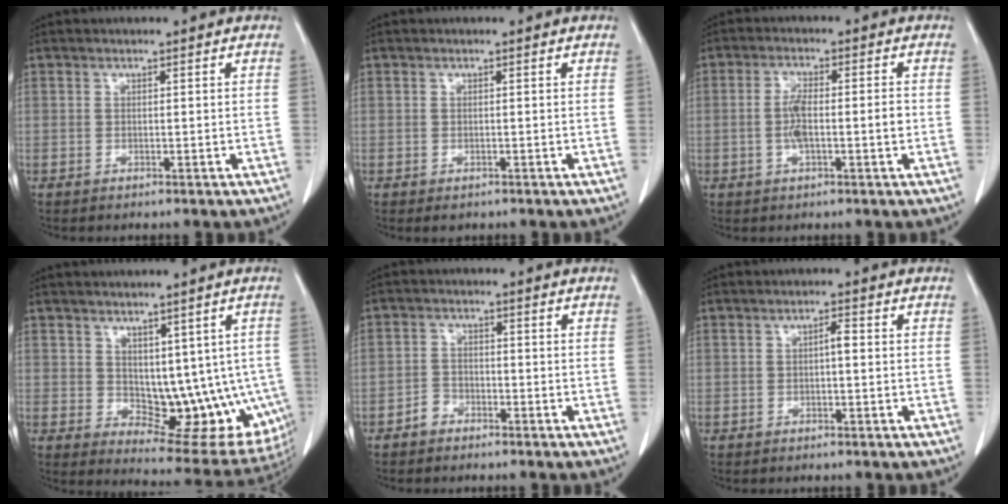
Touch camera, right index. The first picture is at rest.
{"total": 0.9, "force": [-0.6, 0.7, 0.3], "torque": [-0.005, 0.000, -0.004]}
{"total": 5.3, "force": [-0.9, 0.9, 5.1], "torque": [-0.105, 0.006, -0.017]}
{"total": 12.5, "force": [-0.6, 7.2, 10.2], "torque": [-0.103, 0.002, 0.012]}
{"total": 2.6, "force": [-1.7, 1.9, 0.4], "torque": [-0.010, 0.009, -0.033]}
{"total": 1.4, "force": [-0.1, 0.3, 1.4], "torque": [-0.024, 0.004, -0.001]}